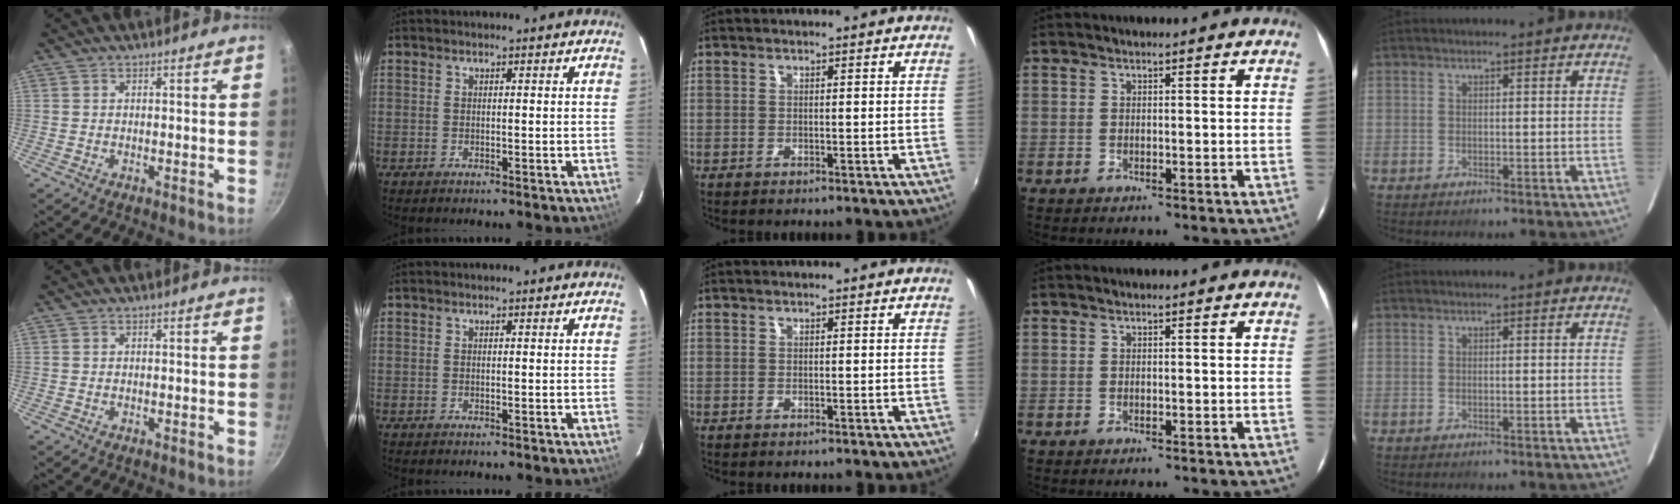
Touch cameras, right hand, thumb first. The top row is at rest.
{}